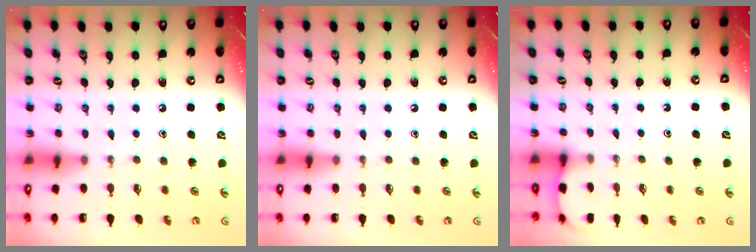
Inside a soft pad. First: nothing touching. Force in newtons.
{"total": 0.0}
{"total": 1.8, "press": 1.8, "slide": 0.2}